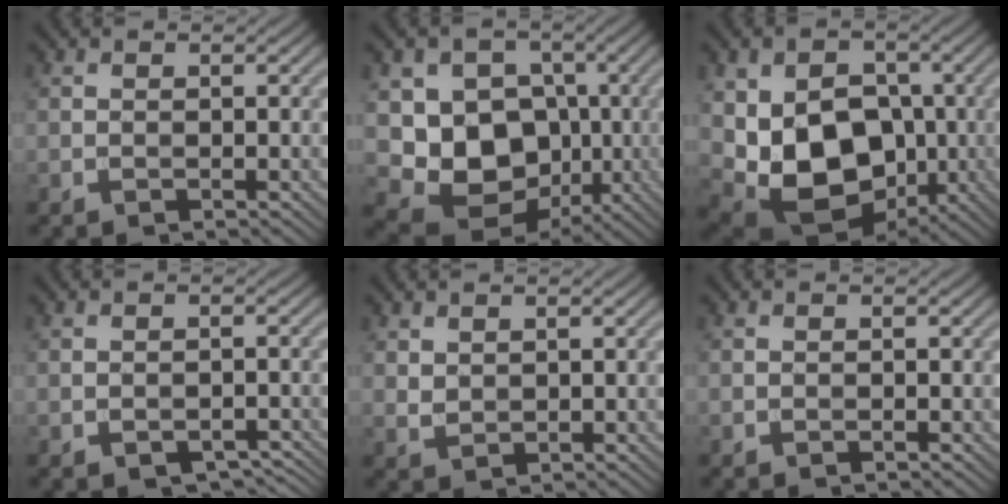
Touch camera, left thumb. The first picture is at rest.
{"total": 10.9, "force": [-0.9, 8.9, 6.1], "torque": [-0.118, -0.029, -0.027]}
{"total": 13.6, "force": [-1.8, 9.9, 9.1], "torque": [-0.156, -0.030, -0.027]}
{"total": 2.6, "force": [-1.7, 1.4, 1.4], "torque": [-0.026, -0.006, -0.015]}
{"total": 1.8, "force": [1.2, 1.0, 0.7], "torque": [-0.022, -0.002, 0.031]}
{"total": 0.0}